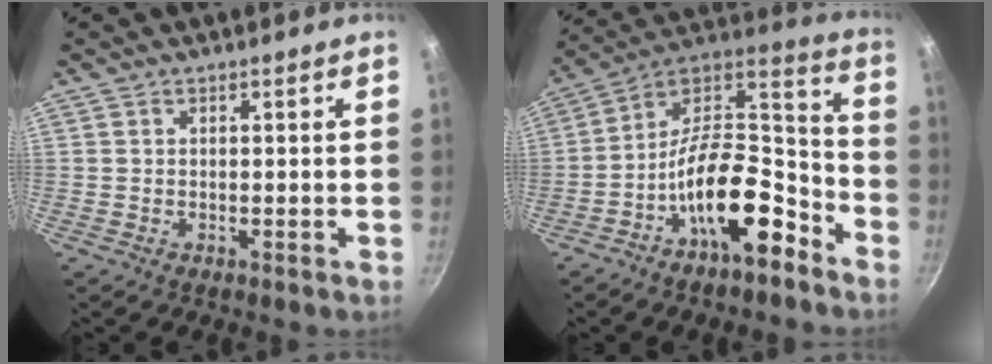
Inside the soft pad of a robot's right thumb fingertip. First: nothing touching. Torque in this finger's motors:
{"motor_torque": [2.71, 1.81, 1.63, -1.13, 0.49]}